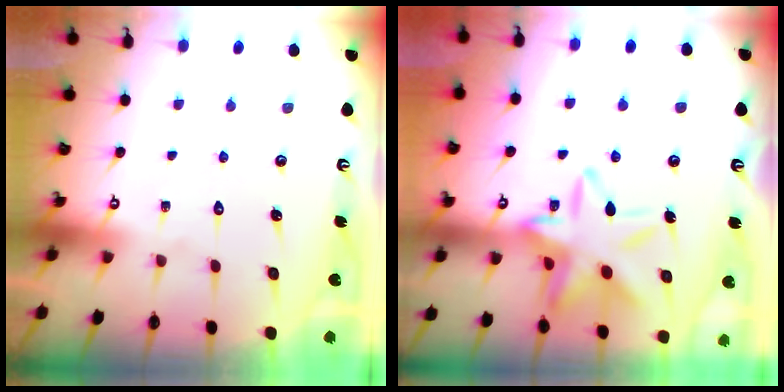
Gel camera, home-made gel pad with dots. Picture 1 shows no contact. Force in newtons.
{"total": 16.3, "press": 16.3, "slide": 1.2}